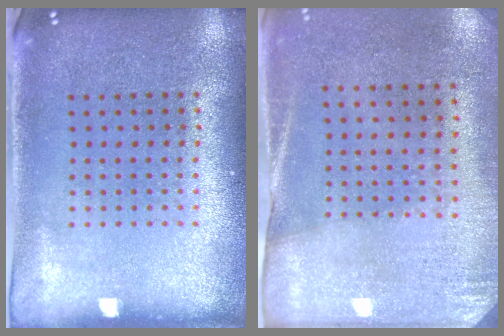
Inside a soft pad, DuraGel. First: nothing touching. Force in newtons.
{"total": 2.6, "press": 2.2, "slide": 1.3}